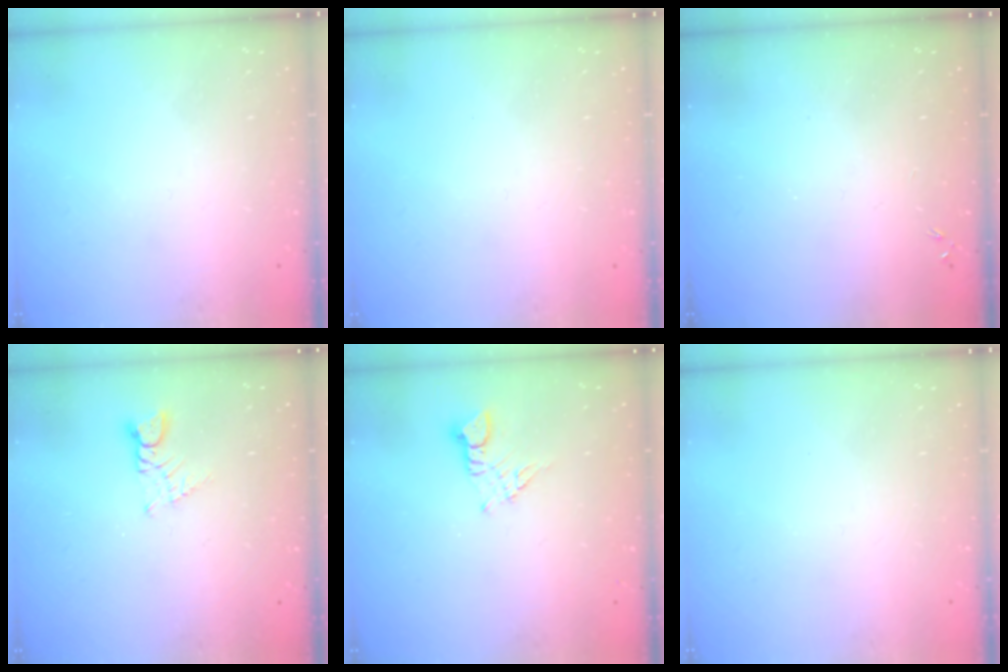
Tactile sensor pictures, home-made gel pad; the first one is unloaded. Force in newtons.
{"total": 0.0}
{"total": 0.0}
{"total": 2.9, "press": 2.9, "slide": 0.3}
{"total": 3.1, "press": 3.1, "slide": 0.4}
{"total": 0.0}